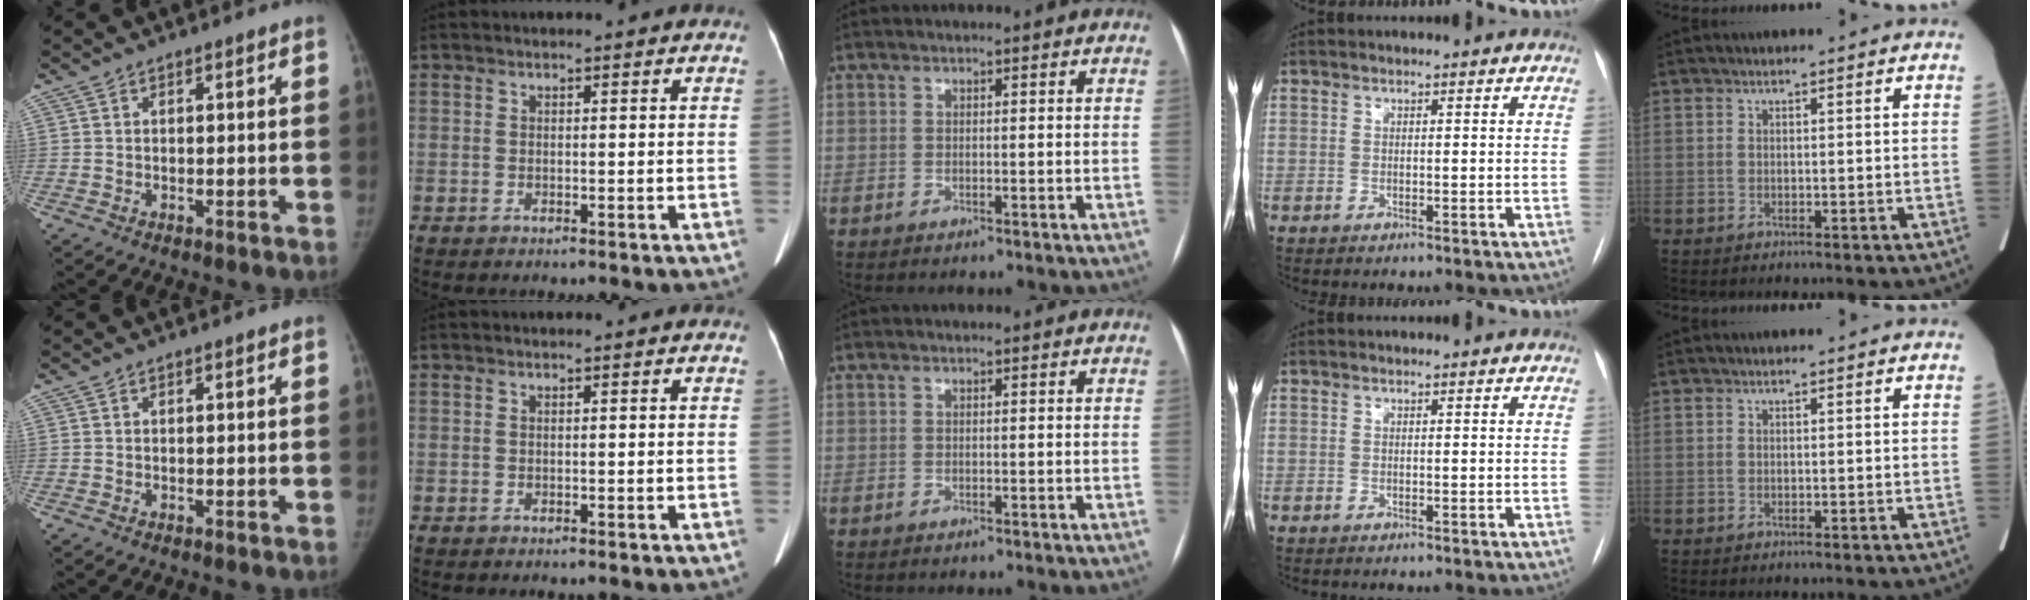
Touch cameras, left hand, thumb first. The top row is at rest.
{}